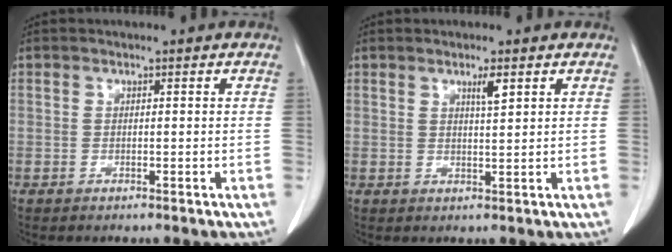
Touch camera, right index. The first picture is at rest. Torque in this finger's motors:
{"motor_torque": [0.23, 0.21, 0.02, 0.03]}